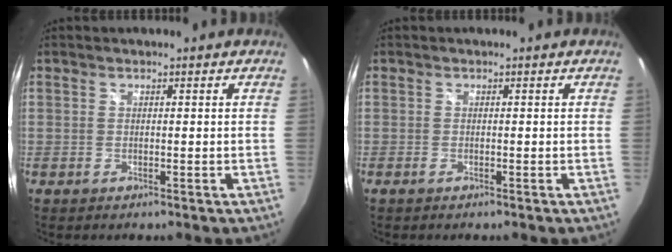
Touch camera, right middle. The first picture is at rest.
{"total": 0.7, "force": [-0.6, 0.1, 0.4], "torque": [-0.010, -0.002, -0.012]}